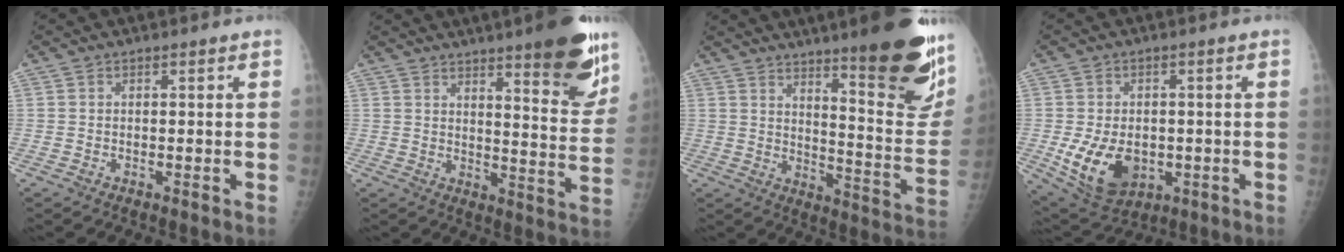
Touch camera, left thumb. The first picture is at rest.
{"total": 16.0, "force": [10.3, 3.1, 11.8], "torque": [-0.123, -0.067, 0.141]}
{"total": 22.4, "force": [14.7, 3.8, 16.6], "torque": [-0.195, -0.098, 0.207]}
{"total": 11.6, "force": [-2.5, 8.0, 8.0], "torque": [-0.123, -0.003, -0.019]}